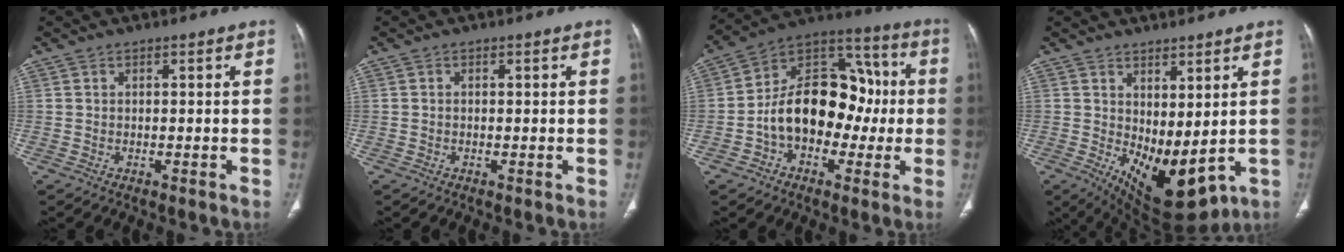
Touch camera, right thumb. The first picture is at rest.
{"total": 0.0}
{"total": 18.3, "force": [-2.3, 12.8, 13.0], "torque": [-0.167, 0.058, -0.041]}
{"total": 12.3, "force": [0.0, 6.1, 10.7], "torque": [-0.153, -0.021, 0.029]}